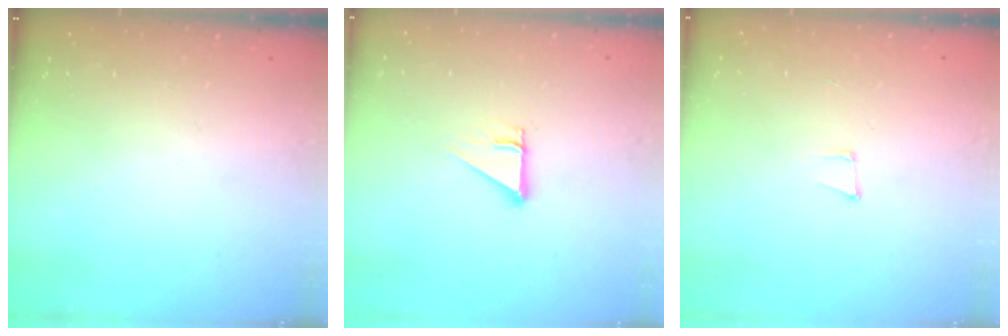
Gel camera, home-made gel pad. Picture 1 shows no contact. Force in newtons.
{"total": 2.7, "press": 2.7, "slide": 0.1}
{"total": 5.0, "press": 4.2, "slide": 2.7}